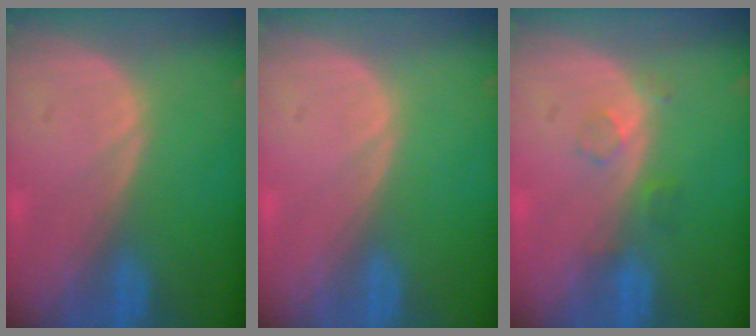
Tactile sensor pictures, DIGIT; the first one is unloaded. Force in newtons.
{"total": 0.0}
{"total": 2.1, "press": 2.1, "slide": 0.2}